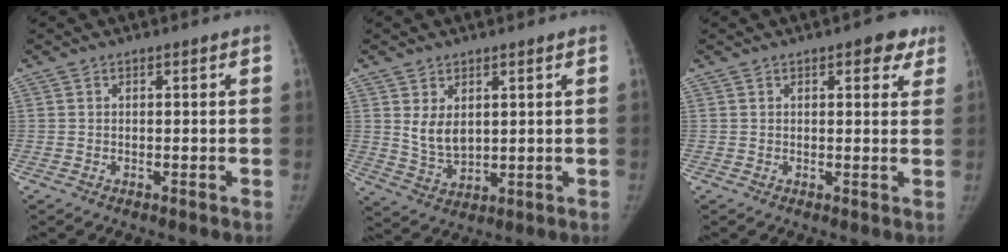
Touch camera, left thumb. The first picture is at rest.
{"total": 5.9, "force": [1.9, 3.8, 4.1], "torque": [-0.062, -0.022, 0.048]}
{"total": 4.8, "force": [2.7, 2.2, 3.3], "torque": [-0.016, -0.007, 0.025]}